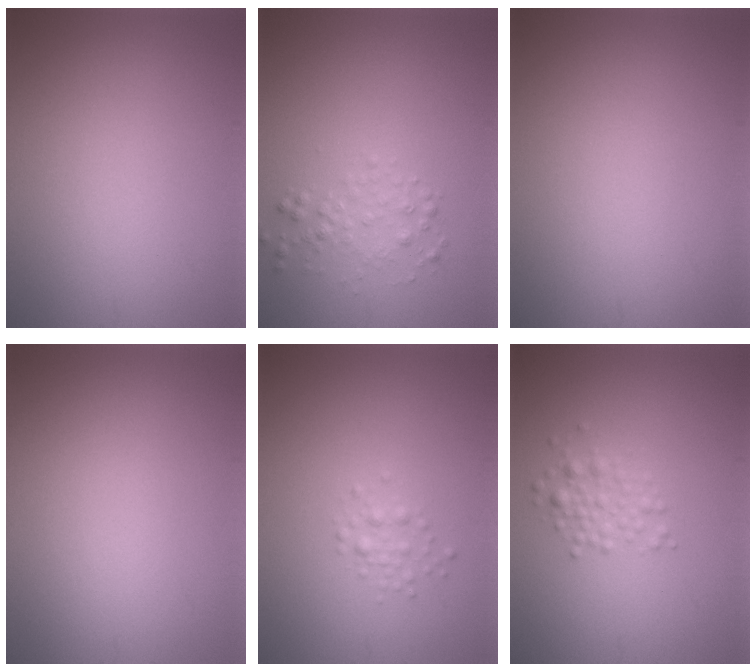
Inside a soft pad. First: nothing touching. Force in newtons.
{"total": 1.6, "press": 1.6, "slide": 0.0}
{"total": 0.0}
{"total": 0.0}
{"total": 1.2, "press": 1.2, "slide": 0.0}
{"total": 1.9, "press": 1.9, "slide": 0.1}